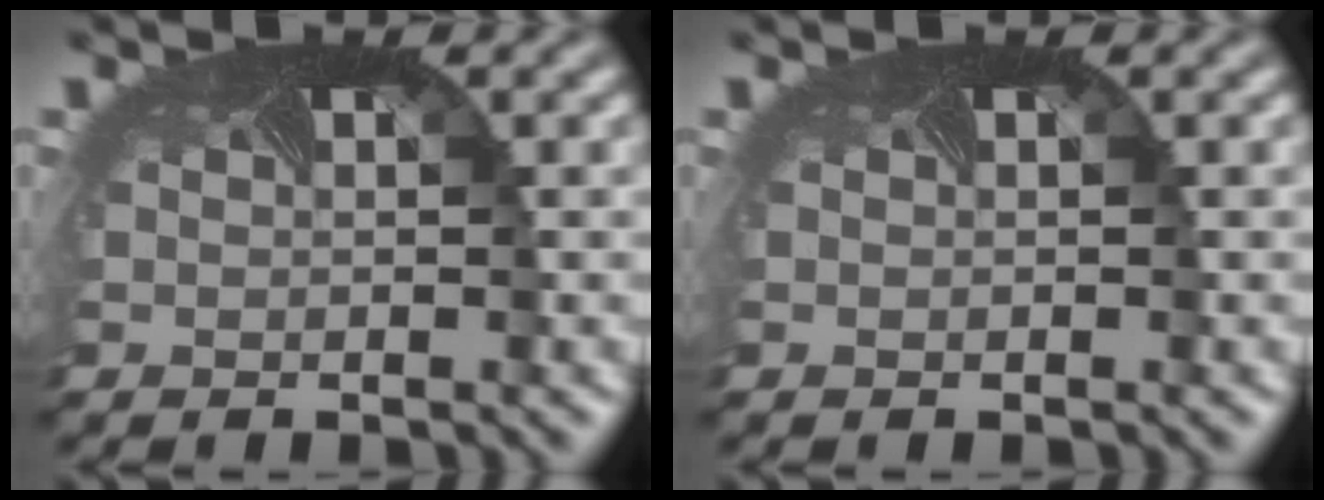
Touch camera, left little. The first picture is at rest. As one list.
[{"total": 0.0}]